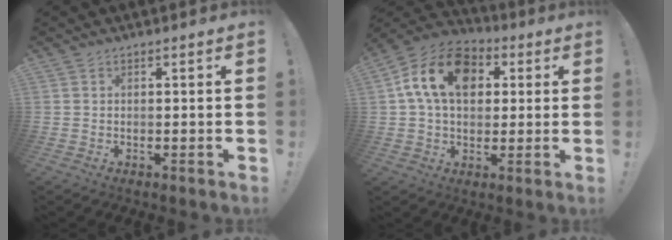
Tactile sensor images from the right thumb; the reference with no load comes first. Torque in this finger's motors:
{"motor_torque": [1.68, 1.99, 1.13, -0.04, 0.14]}